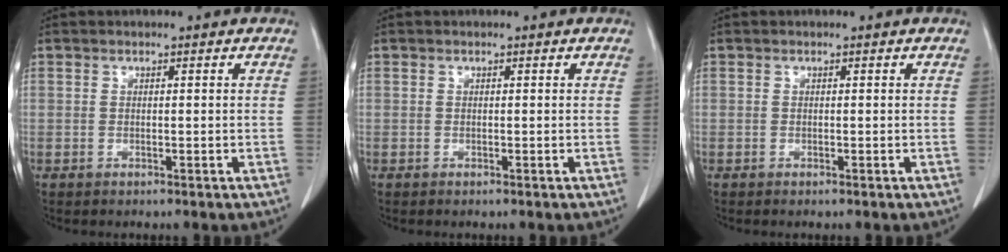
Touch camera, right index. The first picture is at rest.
{"total": 0.0}
{"total": 0.0}